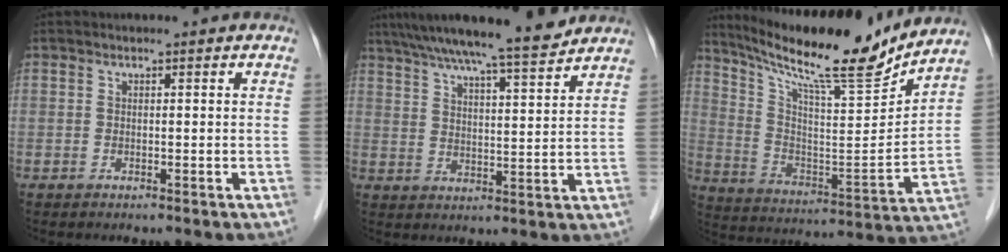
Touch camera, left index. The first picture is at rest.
{"total": 14.3, "force": [12.6, 0.2, 6.7], "torque": [-0.110, 0.014, 0.189]}
{"total": 20.2, "force": [18.0, 0.7, 9.2], "torque": [-0.169, -0.038, 0.289]}